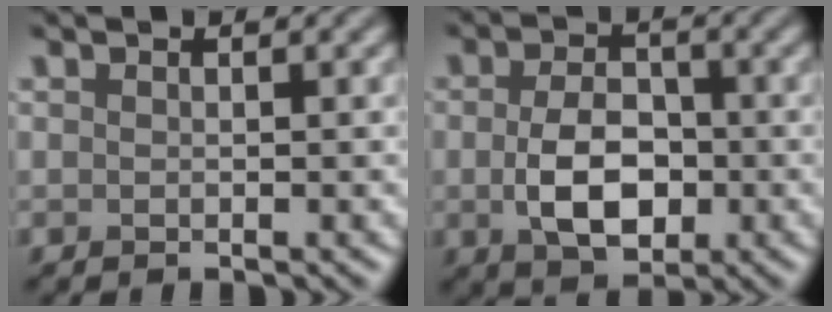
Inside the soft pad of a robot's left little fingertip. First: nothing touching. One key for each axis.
{"total": 5.4, "fx": -0.9, "fy": 3.5, "fz": 4.1, "tx": -0.084, "ty": -0.007, "tz": -0.017}